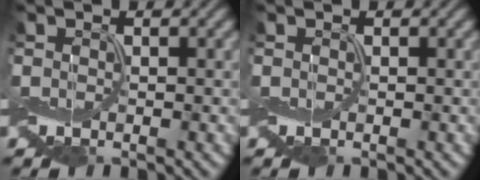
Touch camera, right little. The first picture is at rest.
{"total": 0.0}